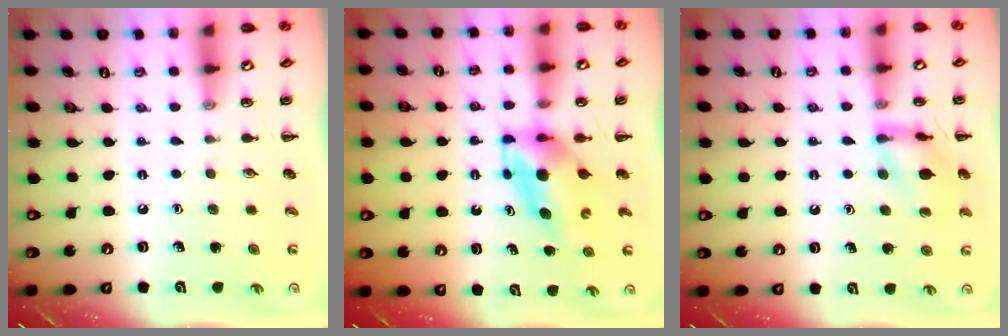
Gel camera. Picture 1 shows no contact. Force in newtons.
{"total": 5.0, "press": 4.9, "slide": 0.7}
{"total": 11.9, "press": 11.8, "slide": 0.6}